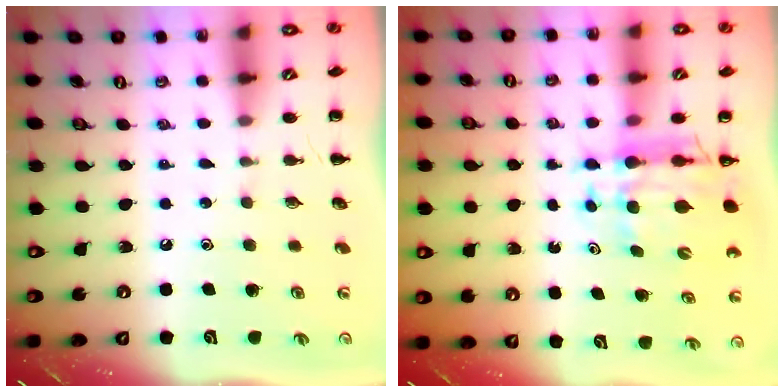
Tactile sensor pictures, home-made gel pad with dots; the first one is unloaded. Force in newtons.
{"total": 9.3, "press": 8.9, "slide": 2.8}